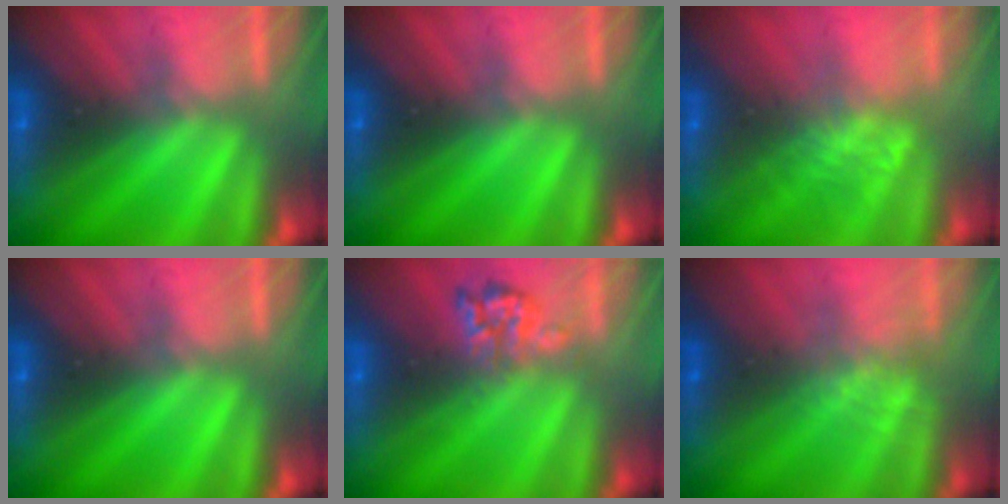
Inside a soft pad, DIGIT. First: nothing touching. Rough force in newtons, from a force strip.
{"total": 0.0}
{"total": 1.9}
{"total": 0.0}
{"total": 2.4}
{"total": 1.6}